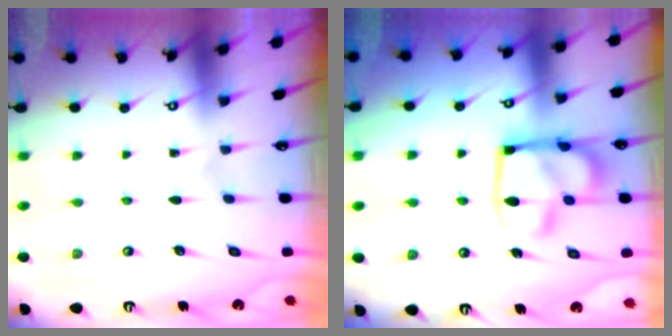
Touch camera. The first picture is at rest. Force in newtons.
{"total": 14.7, "press": 14.6, "slide": 1.6}